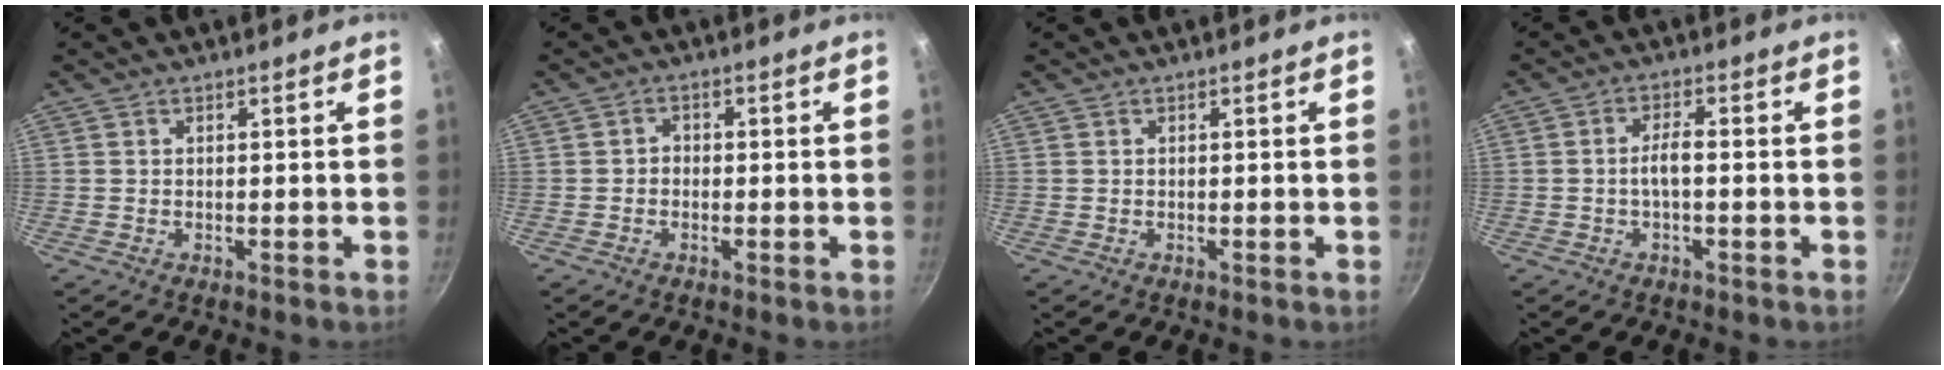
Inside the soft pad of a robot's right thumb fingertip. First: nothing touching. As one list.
[{"total": 1.5, "force": [-0.5, 1.3, 0.7], "torque": [-0.006, 0.009, -0.012]}, {"total": 0.0}, {"total": 3.2, "force": [-0.8, 0.9, 3.0], "torque": [-0.064, 0.017, -0.017]}]